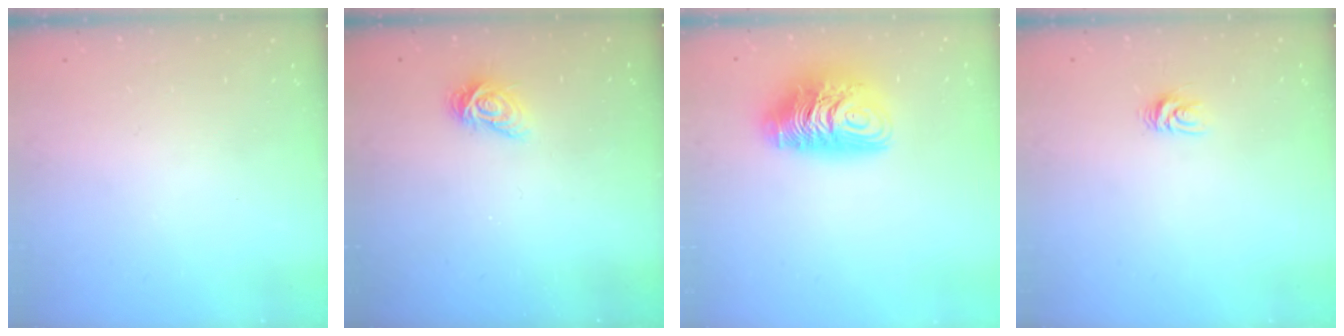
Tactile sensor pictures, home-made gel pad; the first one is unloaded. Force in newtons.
{"total": 6.4, "press": 6.4, "slide": 0.1}
{"total": 11.8, "press": 11.7, "slide": 1.1}
{"total": 4.8, "press": 4.8, "slide": 0.4}